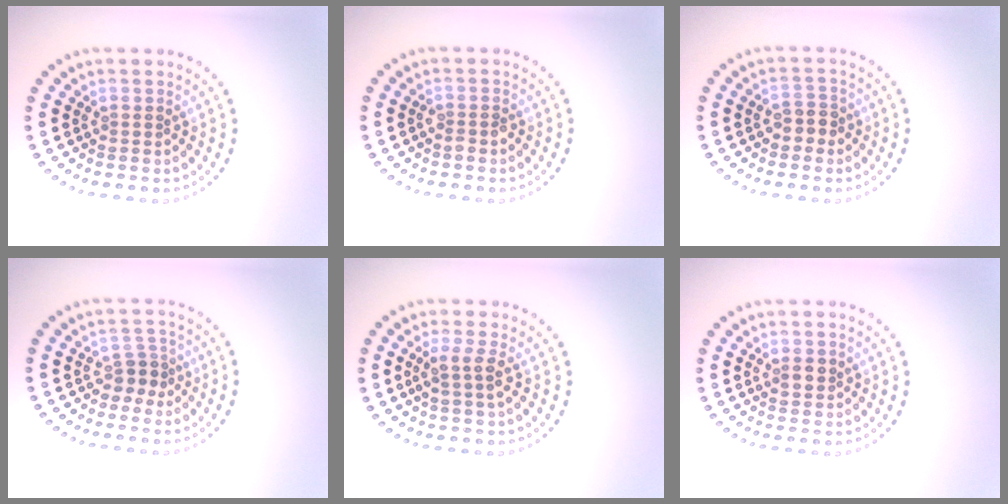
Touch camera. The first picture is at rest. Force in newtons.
{"total": 1.0, "press": 1.0, "slide": 0.4}
{"total": 1.9, "press": 1.8, "slide": 0.6}
{"total": 2.0, "press": 1.5, "slide": 1.3}
{"total": 2.0, "press": 1.7, "slide": 1.0}
{"total": 1.3, "press": 1.2, "slide": 0.3}